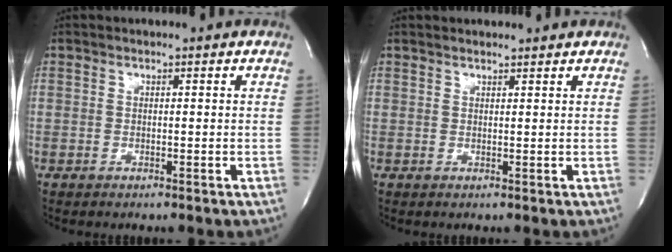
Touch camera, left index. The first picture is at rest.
{"total": 2.9, "force": [2.8, 0.3, 0.7], "torque": [-0.013, 0.014, 0.036]}